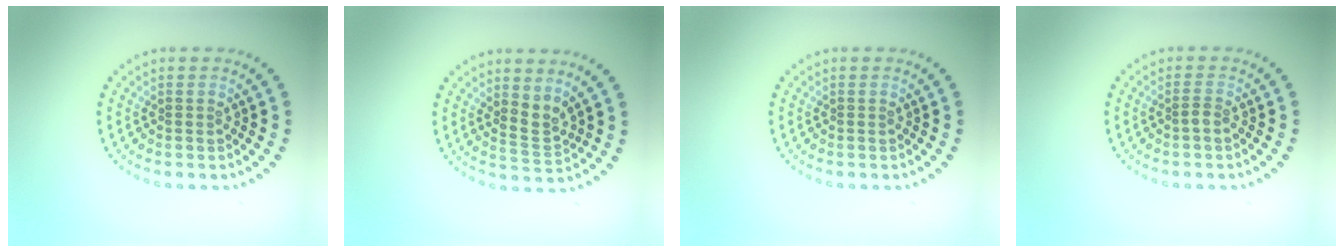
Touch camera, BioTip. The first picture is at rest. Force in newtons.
{"total": 2.2, "press": 1.4, "slide": 1.7}
{"total": 0.0}
{"total": 0.8, "press": 0.5, "slide": 0.7}